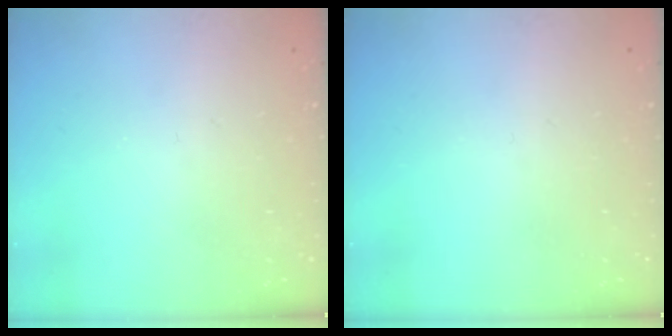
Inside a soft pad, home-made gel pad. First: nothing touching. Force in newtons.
{"total": 0.0}